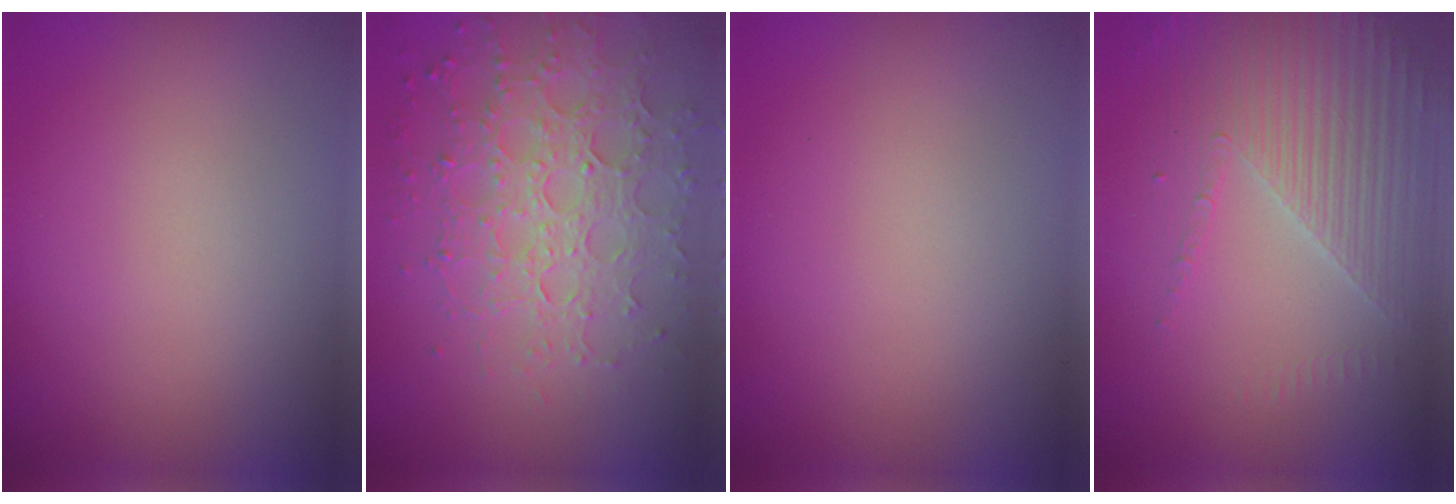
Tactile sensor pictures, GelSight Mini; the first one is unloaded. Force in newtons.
{"total": 6.1, "press": 5.0, "slide": 3.6}
{"total": 0.0}
{"total": 4.0, "press": 3.7, "slide": 1.5}